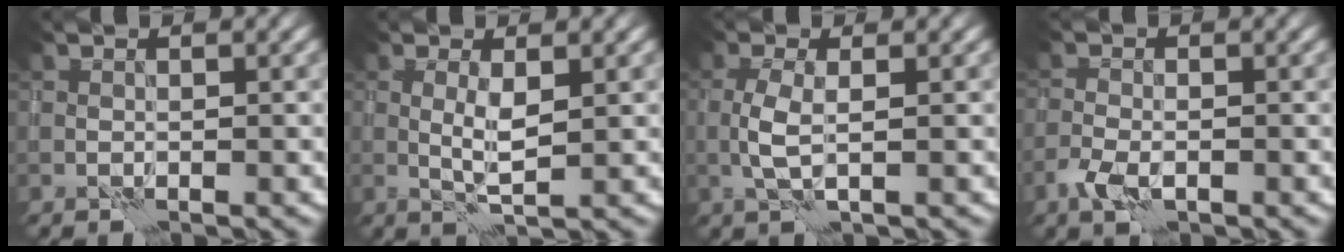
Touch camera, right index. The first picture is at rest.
{"total": 2.1, "force": [0.5, 0.4, 2.0], "torque": [-0.038, -0.001, 0.011]}
{"total": 2.3, "force": [0.1, 0.8, 2.2], "torque": [-0.049, 0.000, -0.001]}
{"total": 2.3, "force": [-1.3, 1.2, 1.5], "torque": [-0.034, -0.003, -0.029]}